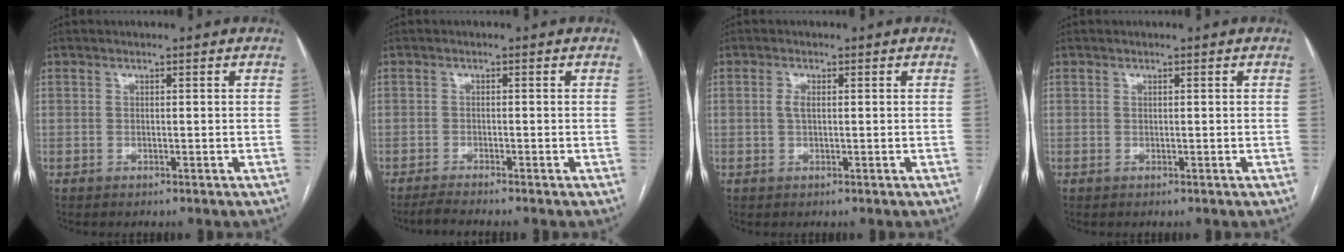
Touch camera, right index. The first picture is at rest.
{"total": 2.4, "force": [-2.1, -0.7, 0.8], "torque": [-0.023, -0.010, -0.040]}
{"total": 1.5, "force": [0.2, 0.5, 1.3], "torque": [-0.030, 0.002, 0.004]}
{"total": 0.0}